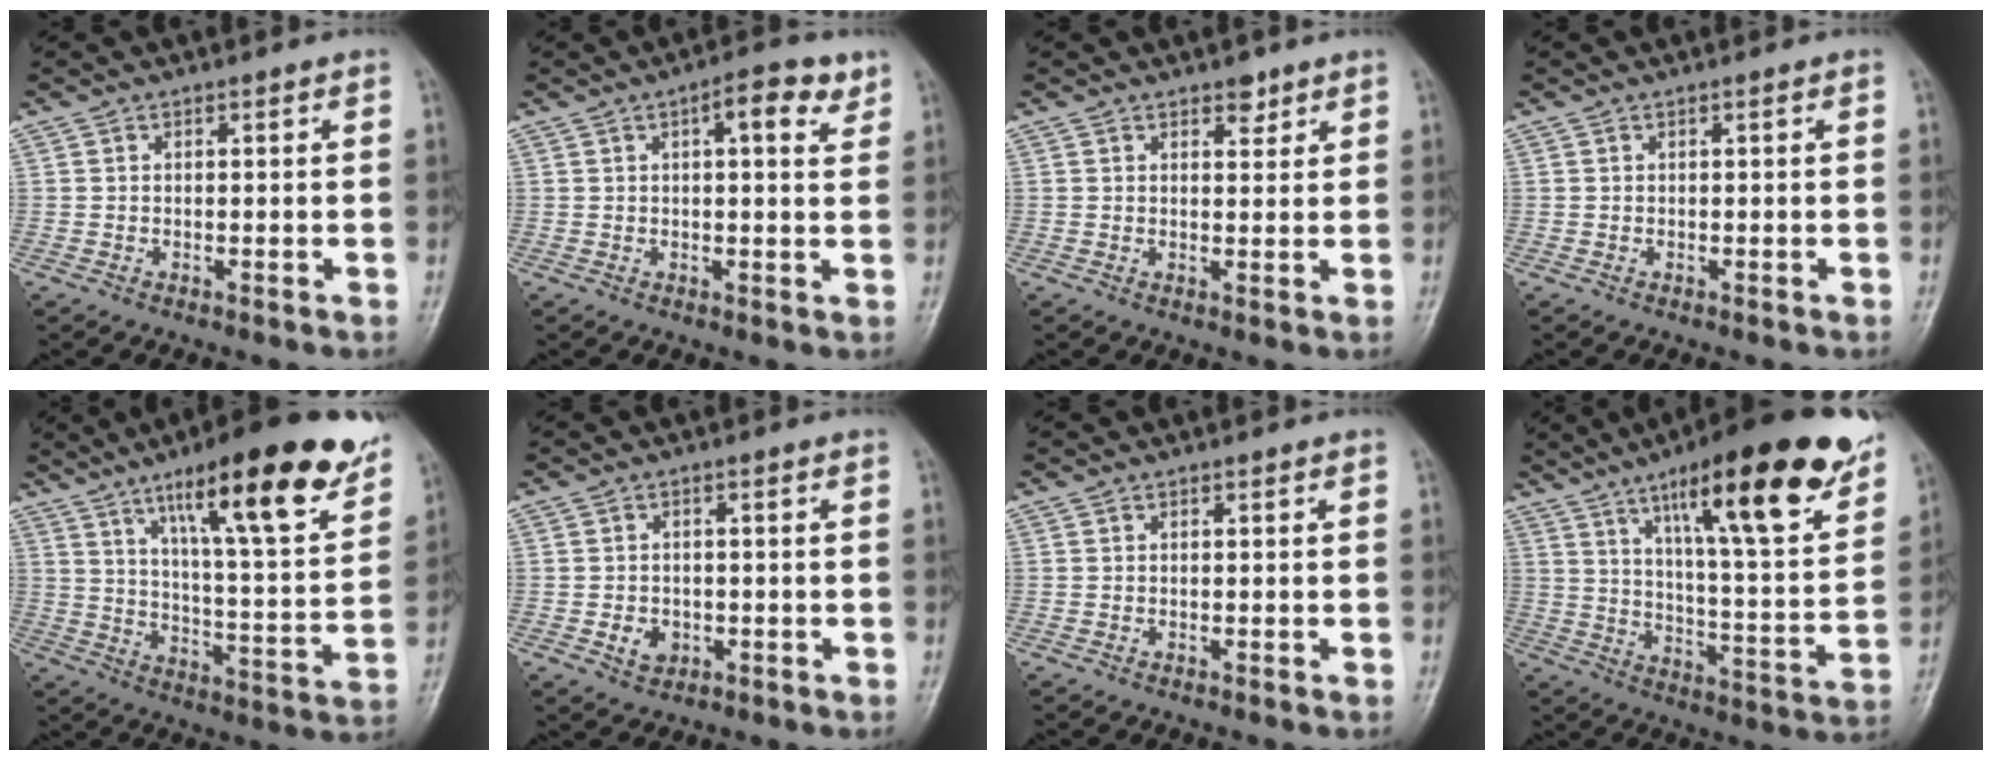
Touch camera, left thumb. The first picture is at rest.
{"total": 6.5, "force": [3.0, 2.4, 5.2], "torque": [-0.057, -0.005, 0.033]}
{"total": 2.5, "force": [1.8, 1.4, 1.0], "torque": [0.001, -0.010, 0.024]}
{"total": 0.0}
{"total": 23.5, "force": [14.3, 4.4, 18.0], "torque": [-0.240, -0.052, 0.221]}
{"total": 3.6, "force": [-0.9, 3.0, 1.8], "torque": [-0.017, 0.002, -0.008]}
{"total": 0.0}
{"total": 26.0, "force": [15.6, 4.8, 20.2], "torque": [-0.278, -0.051, 0.242]}